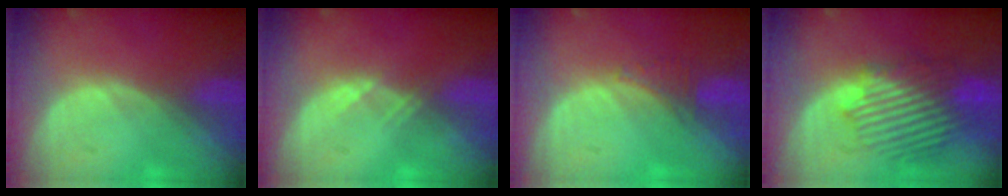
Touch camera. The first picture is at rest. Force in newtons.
{"total": 1.1, "press": 1.0, "slide": 0.2}
{"total": 1.9, "press": 1.8, "slide": 0.7}
{"total": 9.5, "press": 9.3, "slide": 2.1}